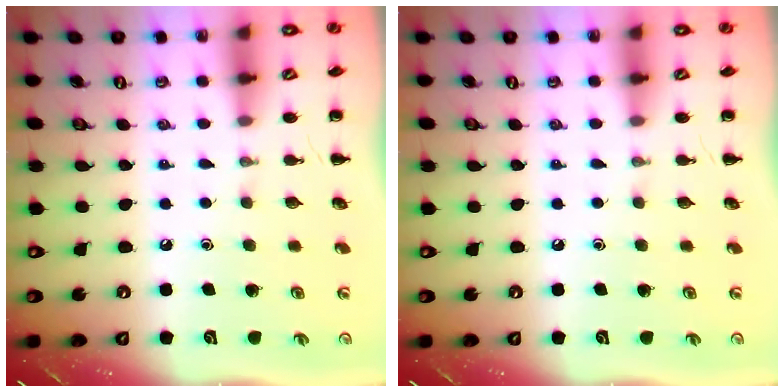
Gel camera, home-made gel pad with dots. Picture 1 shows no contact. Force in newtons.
{"total": 0.0}